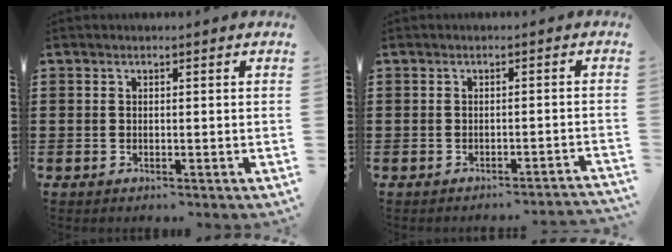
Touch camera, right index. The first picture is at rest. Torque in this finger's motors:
{"motor_torque": [-1.03, 1.11, -0.15, -0.03]}